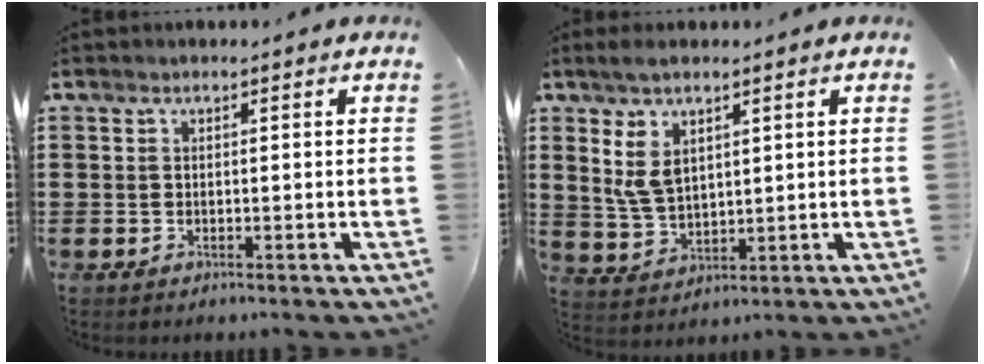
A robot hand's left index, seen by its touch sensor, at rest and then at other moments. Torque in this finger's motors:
{"motor_torque": [1.14, -1.00, 0.62, 0.18]}